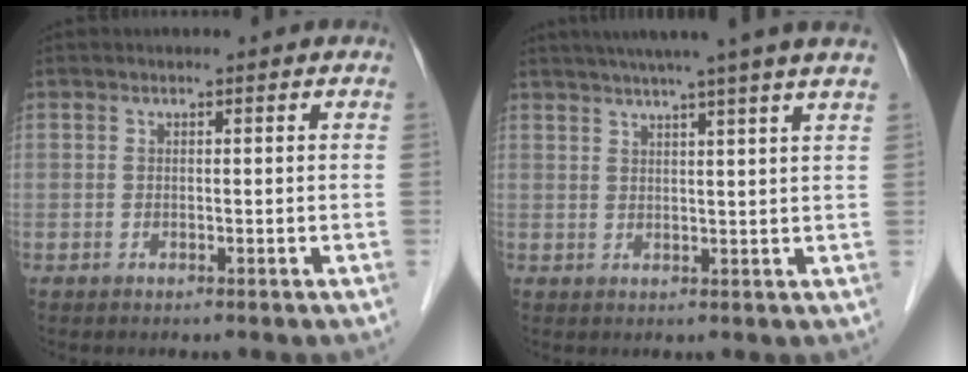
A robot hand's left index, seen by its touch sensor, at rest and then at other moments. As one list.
[{"total": 11.2, "force": [9.1, -1.7, 6.4], "torque": [-0.097, 0.014, 0.106]}]